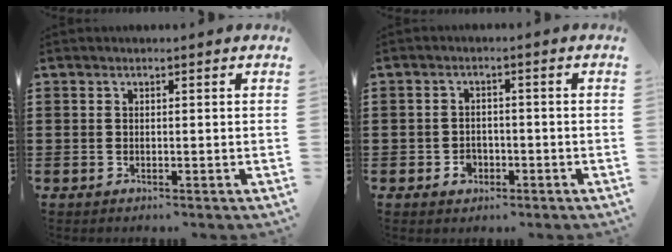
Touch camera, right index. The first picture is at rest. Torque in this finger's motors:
{"motor_torque": [0.00, 2.14, 0.20, 0.05]}